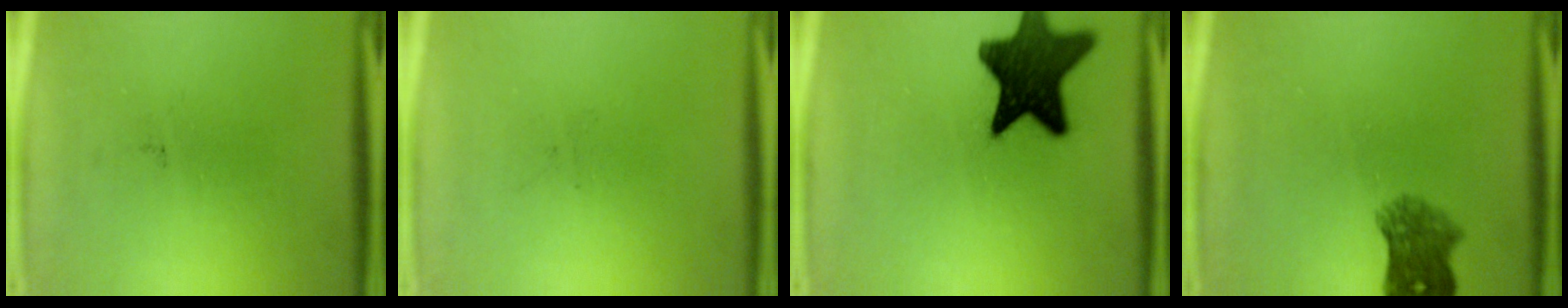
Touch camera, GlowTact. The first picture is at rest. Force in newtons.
{"total": 0.0}
{"total": 14.9}
{"total": 5.3}